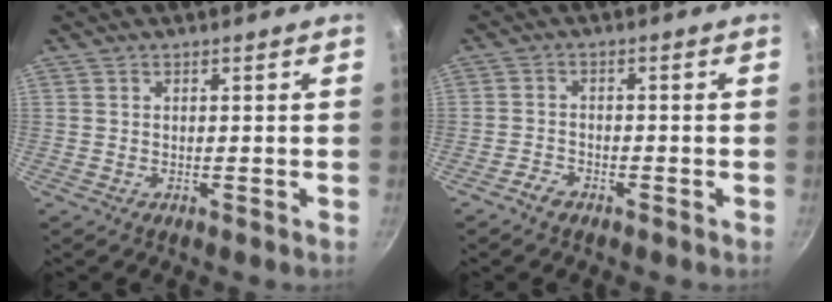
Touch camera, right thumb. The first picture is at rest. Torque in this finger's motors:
{"motor_torque": [0.22, -0.59, -0.30, -0.10, 0.02]}